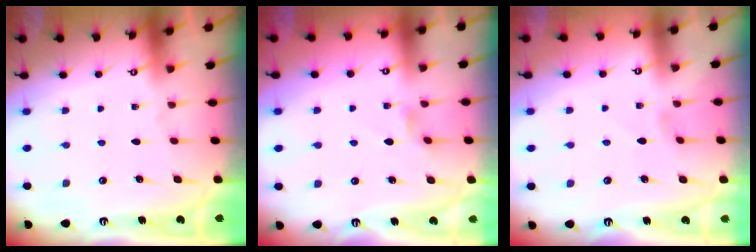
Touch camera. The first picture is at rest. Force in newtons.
{"total": 2.2, "press": 2.1, "slide": 0.5}
{"total": 0.0}